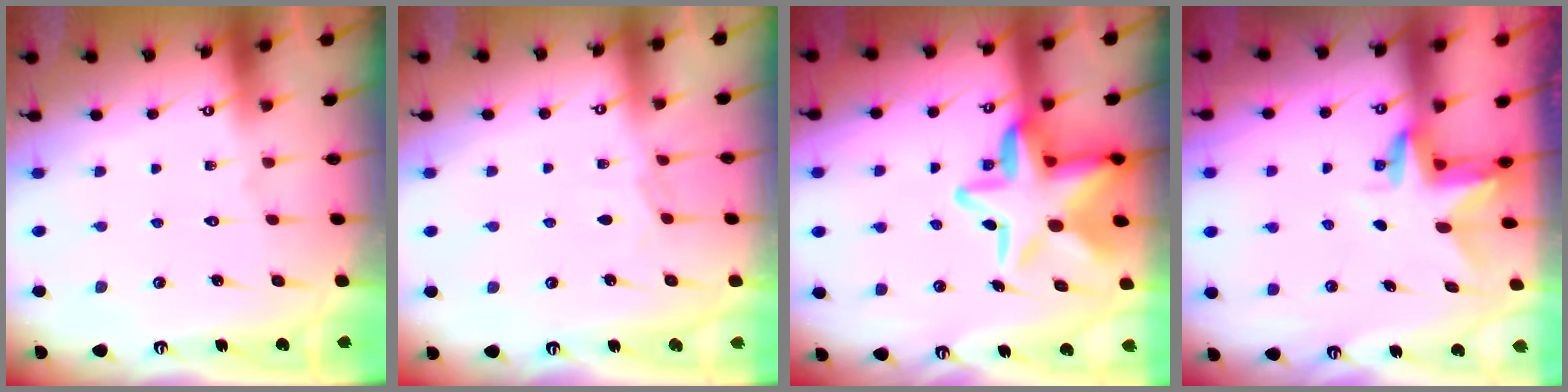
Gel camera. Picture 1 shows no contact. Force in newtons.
{"total": 3.5, "press": 3.5, "slide": 0.6}
{"total": 16.3, "press": 16.0, "slide": 3.0}
{"total": 2.9, "press": 2.9, "slide": 0.2}